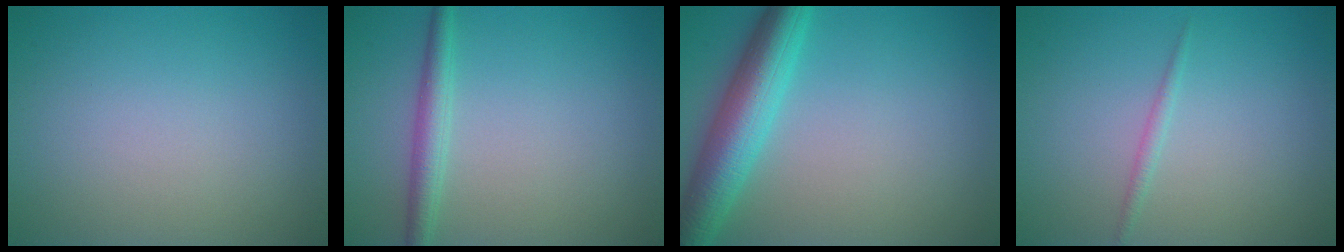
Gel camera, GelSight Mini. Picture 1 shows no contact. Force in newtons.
{"total": 2.3, "press": 2.3, "slide": 0.0}
{"total": 6.2, "press": 6.2, "slide": 0.2}
{"total": 0.8, "press": 0.8, "slide": 0.0}